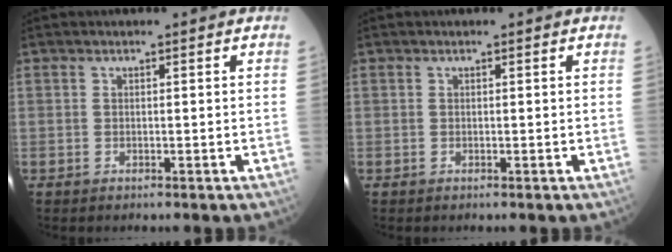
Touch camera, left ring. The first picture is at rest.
{"total": 0.0}